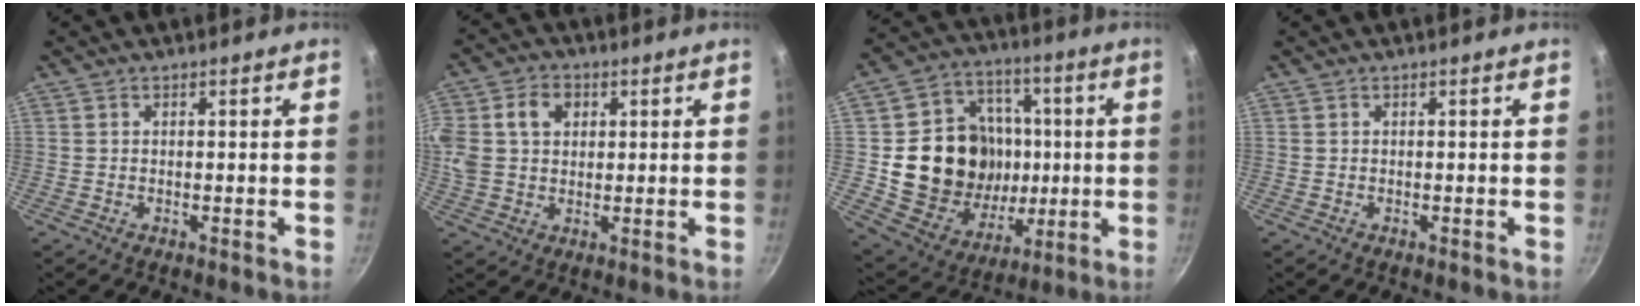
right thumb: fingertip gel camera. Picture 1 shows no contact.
{"total": 12.0, "force": [3.0, 9.4, 6.9], "torque": [-0.146, 0.018, 0.049]}
{"total": 21.7, "force": [0.5, 18.2, 11.7], "torque": [-0.174, 0.019, 0.020]}
{"total": 0.0}